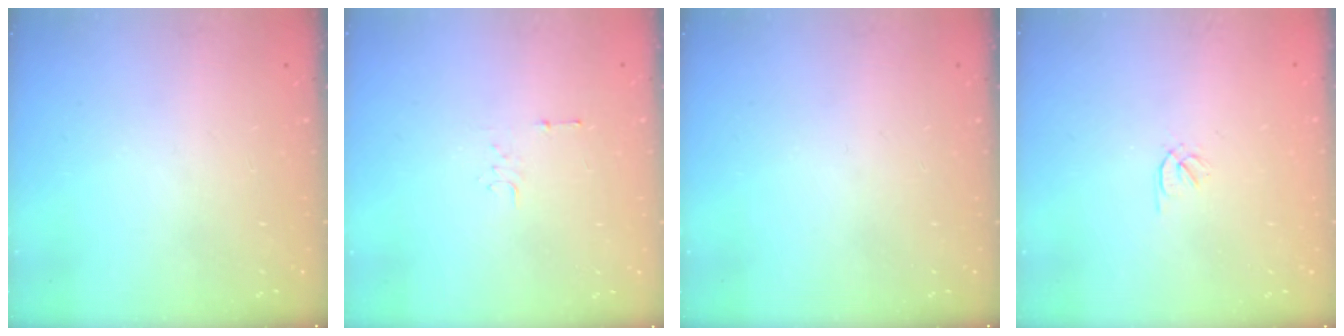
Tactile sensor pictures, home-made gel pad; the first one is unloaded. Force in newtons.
{"total": 5.8, "press": 5.7, "slide": 0.7}
{"total": 0.0}
{"total": 0.5, "press": 0.4, "slide": 0.4}